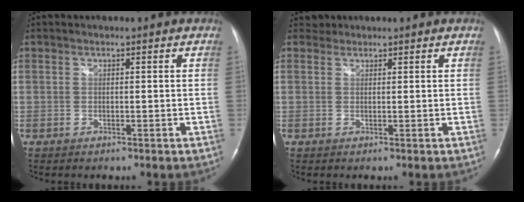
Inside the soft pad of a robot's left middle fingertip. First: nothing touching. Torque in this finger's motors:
{"motor_torque": [-0.21, -0.22, -0.18, 0.00]}